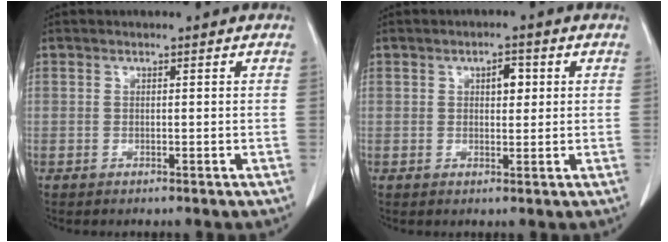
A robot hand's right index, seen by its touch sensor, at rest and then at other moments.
{"total": 2.7, "force": [0.8, 1.3, 2.2], "torque": [-0.032, 0.003, 0.012]}